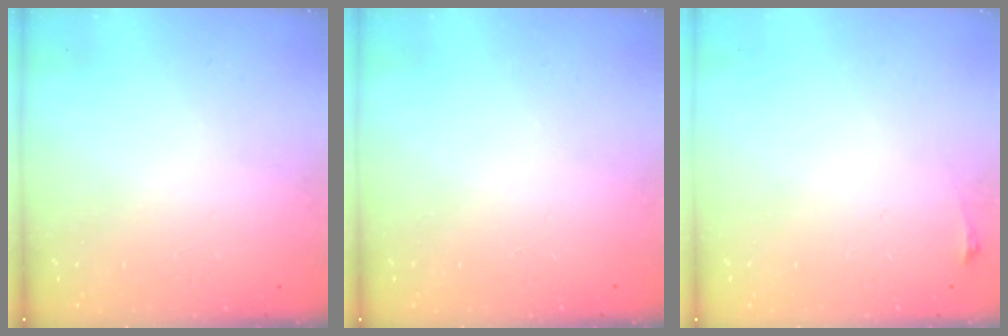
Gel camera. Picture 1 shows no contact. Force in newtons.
{"total": 0.0}
{"total": 2.8, "press": 2.1, "slide": 1.9}